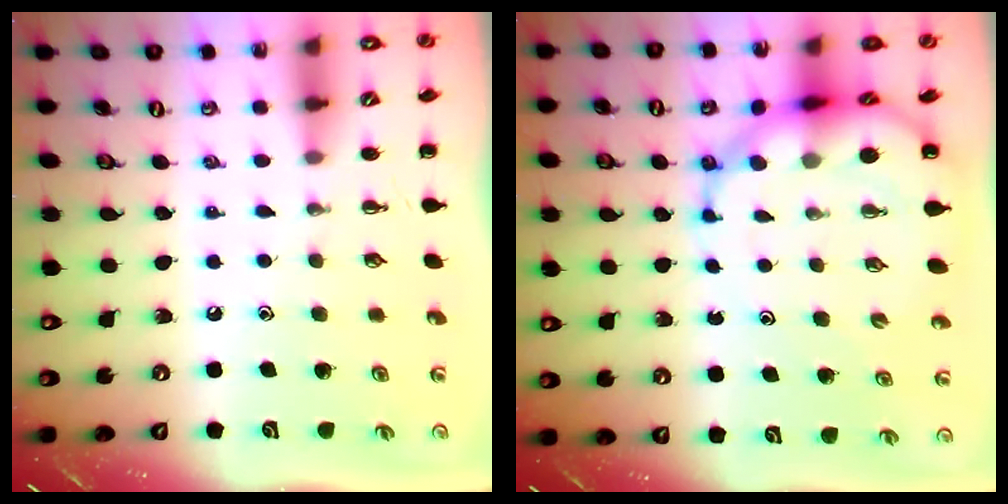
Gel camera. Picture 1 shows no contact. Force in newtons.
{"total": 10.9, "press": 10.4, "slide": 3.0}